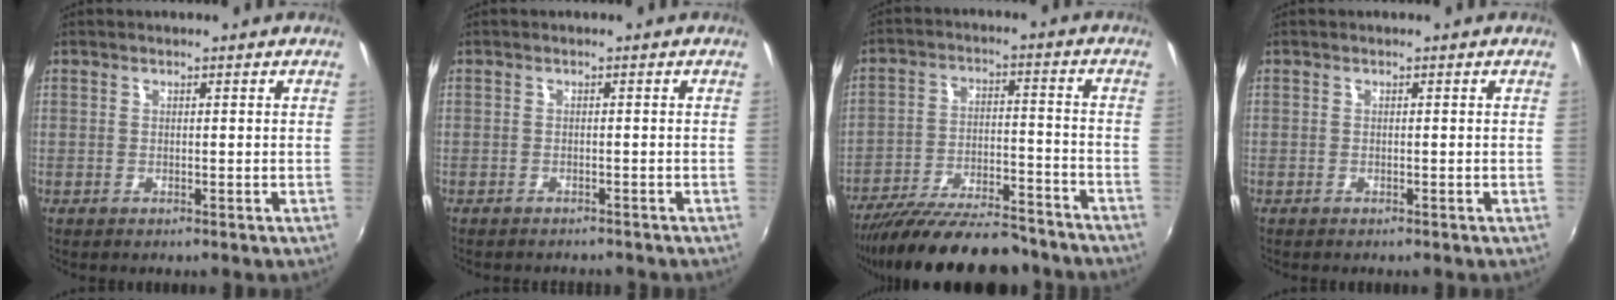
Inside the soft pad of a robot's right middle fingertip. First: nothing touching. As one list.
[{"total": 3.1, "force": [-2.8, 0.6, 0.9], "torque": [-0.025, -0.010, -0.042]}, {"total": 21.6, "force": [-18.5, 4.9, 9.9], "torque": [-0.183, -0.030, -0.273]}, {"total": 0.0}]